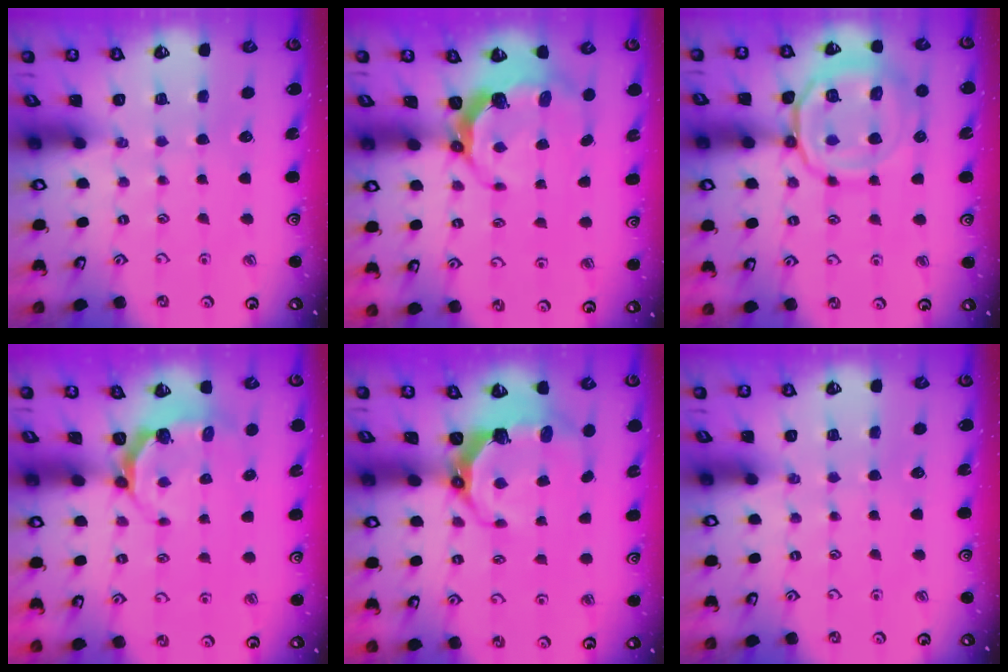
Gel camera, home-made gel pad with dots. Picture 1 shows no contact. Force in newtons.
{"total": 6.6, "press": 5.1, "slide": 4.2}
{"total": 17.3, "press": 17.2, "slide": 1.7}
{"total": 5.4, "press": 4.4, "slide": 3.1}
{"total": 8.2, "press": 6.4, "slide": 5.2}
{"total": 0.0}